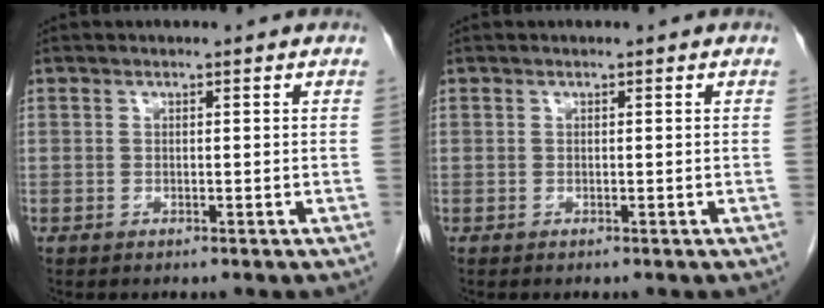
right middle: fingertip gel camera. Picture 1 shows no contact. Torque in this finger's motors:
{"motor_torque": [0.39, -0.30, 0.02, 0.01]}